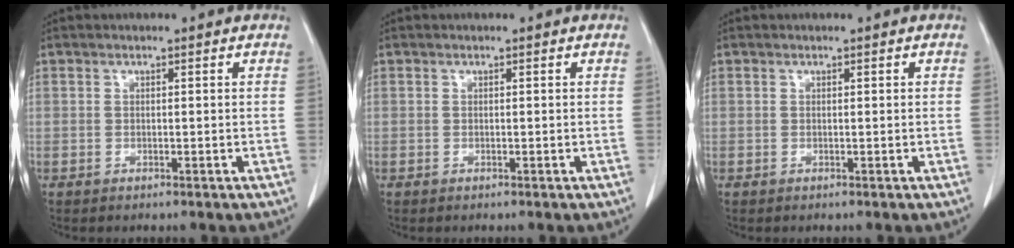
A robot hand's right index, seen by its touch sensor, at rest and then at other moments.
{"total": 0.0}
{"total": 0.0}